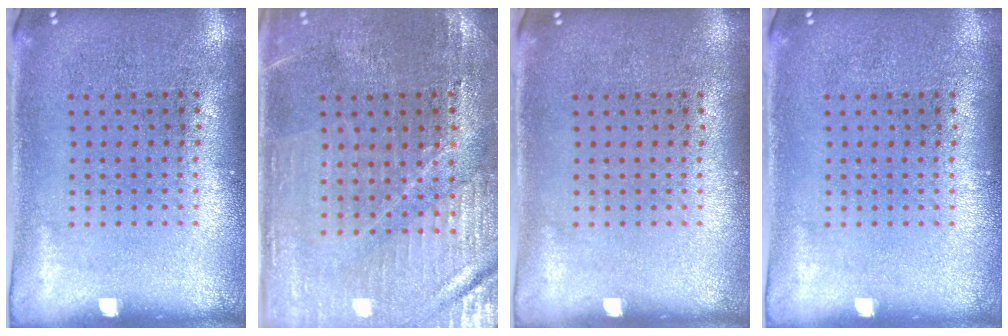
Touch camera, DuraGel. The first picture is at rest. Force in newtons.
{"total": 1.7, "press": 1.7, "slide": 0.3}
{"total": 0.0}
{"total": 0.0}